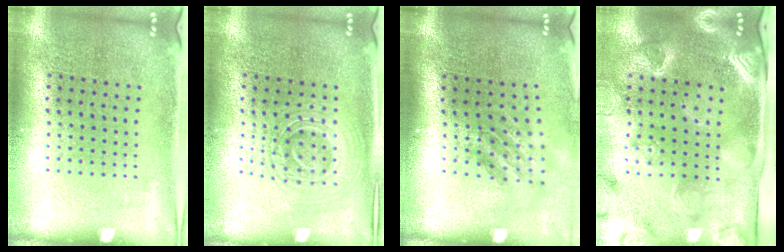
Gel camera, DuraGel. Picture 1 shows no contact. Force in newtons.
{"total": 2.8, "press": 2.8, "slide": 0.5}
{"total": 1.8, "press": 1.3, "slide": 1.3}
{"total": 3.8, "press": 3.1, "slide": 2.1}